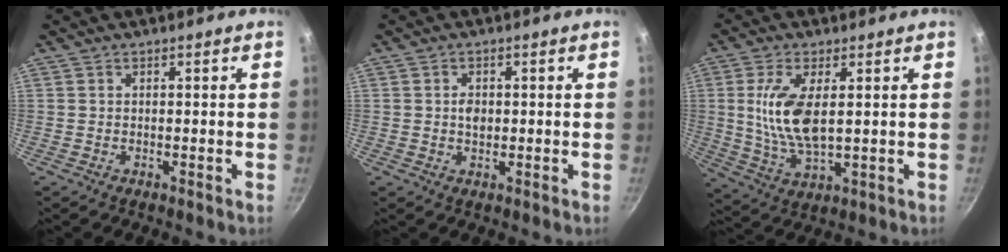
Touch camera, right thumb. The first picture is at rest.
{"total": 2.4, "force": [0.1, 1.7, 1.7], "torque": [-0.022, 0.001, 0.002]}
{"total": 11.0, "force": [1.6, 4.7, 9.8], "torque": [-0.206, -0.016, 0.039]}